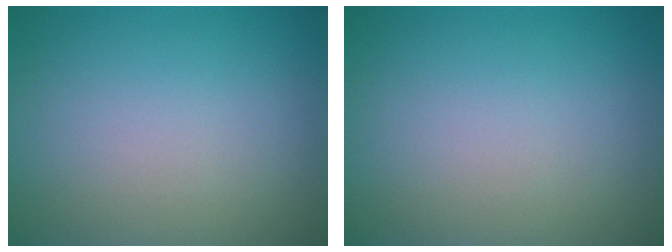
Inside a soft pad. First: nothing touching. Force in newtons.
{"total": 0.0}